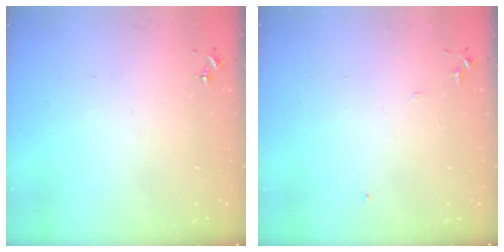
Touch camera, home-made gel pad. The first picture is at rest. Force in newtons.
{"total": 5.6, "press": 5.6, "slide": 0.7}